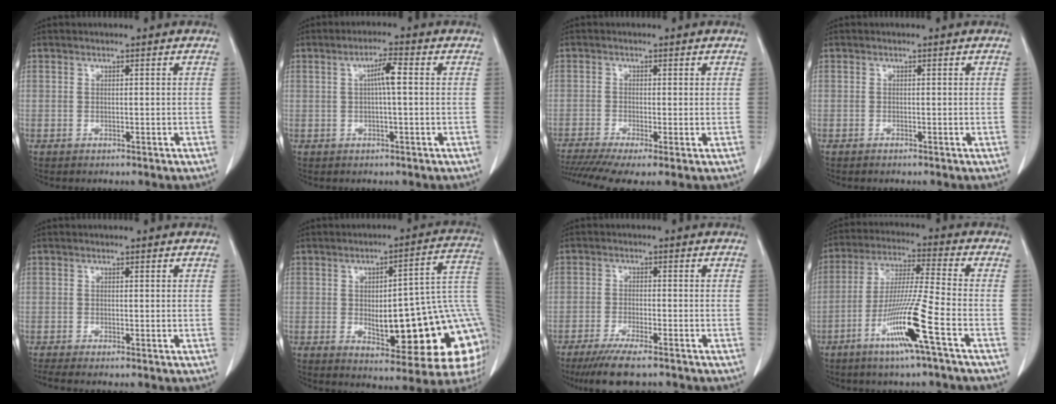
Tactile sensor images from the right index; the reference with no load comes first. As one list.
[{"total": 3.6, "force": [0.5, 0.4, 3.5], "torque": [-0.062, 0.009, 0.008]}, {"total": 7.9, "force": [-4.9, 1.7, 6.0], "torque": [-0.112, -0.010, -0.087]}, {"total": 0.0}, {"total": 1.3, "force": [-0.7, 0.2, 1.1], "torque": [-0.024, -0.004, -0.015]}, {"total": 22.0, "force": [-2.9, 5.0, 21.2], "torque": [-0.199, 0.022, -0.022]}, {"total": 7.7, "force": [-6.0, 0.7, 4.8], "torque": [-0.077, -0.017, -0.096]}, {"total": 12.5, "force": [-5.8, -1.3, 11.0], "torque": [-0.215, -0.016, -0.113]}]